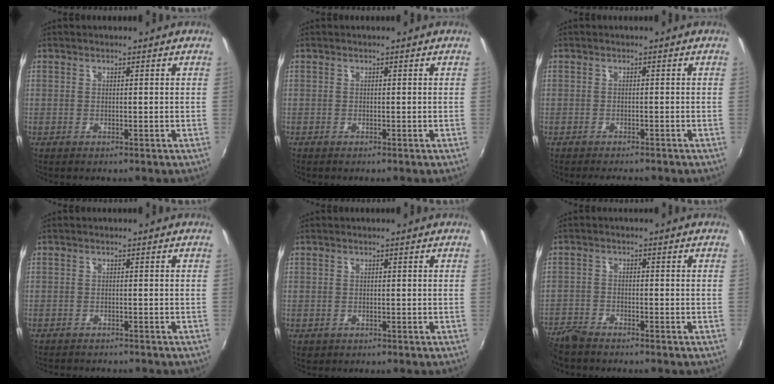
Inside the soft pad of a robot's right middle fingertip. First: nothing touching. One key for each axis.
{"total": 0.0}
{"total": 3.5, "fx": -3.1, "fy": 1.0, "fz": 1.3, "tx": -0.033, "ty": -0.008, "tz": -0.047}
{"total": 3.4, "fx": -3.2, "fy": 0.6, "fz": 0.9, "tx": -0.027, "ty": -0.013, "tz": -0.049}
{"total": 0.7, "fx": -0.3, "fy": 0.6, "fz": 0.2, "tx": -0.004, "ty": -0.002, "tz": -0.004}
{"total": 6.4, "fx": -5.9, "fy": 1.4, "fz": 2.0, "tx": -0.059, "ty": -0.022, "tz": -0.118}